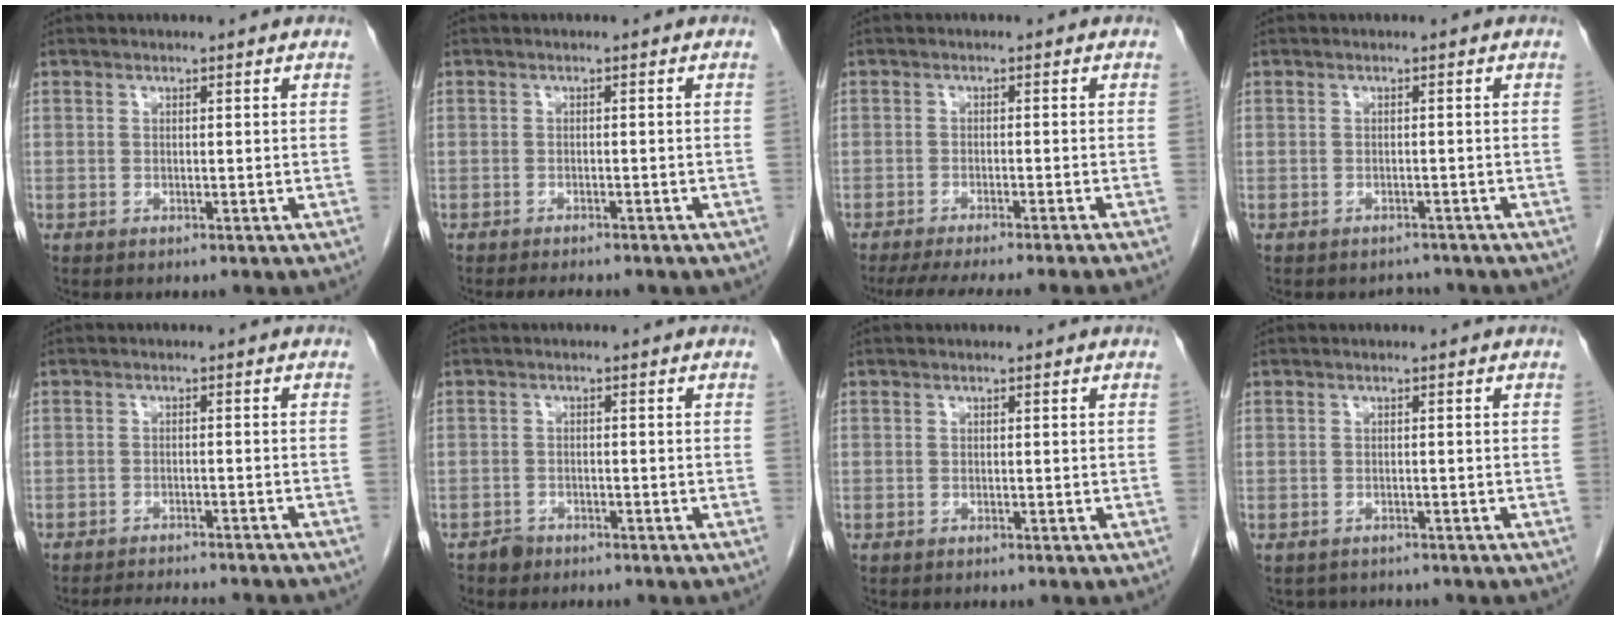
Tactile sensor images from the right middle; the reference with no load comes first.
{"total": 6.3, "force": [-5.2, 1.9, 3.0], "torque": [-0.036, -0.004, -0.058]}
{"total": 11.7, "force": [-10.2, -0.9, 5.8], "torque": [-0.059, -0.024, -0.143]}
{"total": 2.1, "force": [-1.8, 0.9, -0.2], "torque": [0.000, -0.001, -0.026]}
{"total": 10.6, "force": [-9.7, 1.4, 4.1], "torque": [-0.053, -0.008, -0.121]}
{"total": 1.8, "force": [-1.5, 1.0, 0.0], "torque": [-0.004, 0.003, -0.025]}
{"total": 0.0}
{"total": 2.9, "force": [-2.5, 1.3, 0.2], "torque": [-0.006, -0.001, -0.034]}